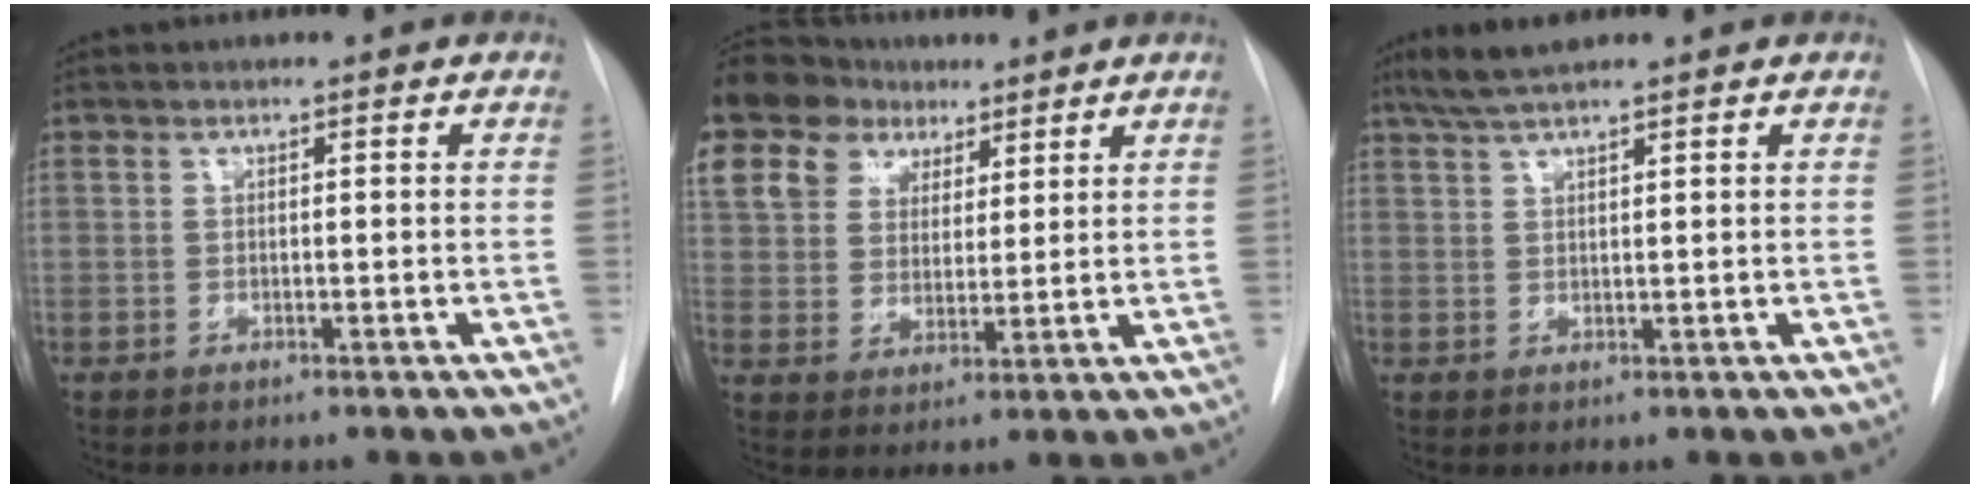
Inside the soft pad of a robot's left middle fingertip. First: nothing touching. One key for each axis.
{"total": 23.7, "fx": 13.9, "fy": 16.5, "fz": 9.8, "tx": -0.290, "ty": 0.090, "tz": 0.265}
{"total": 4.6, "fx": 3.8, "fy": 0.2, "fz": 2.6, "tx": -0.058, "ty": 0.013, "tz": 0.074}